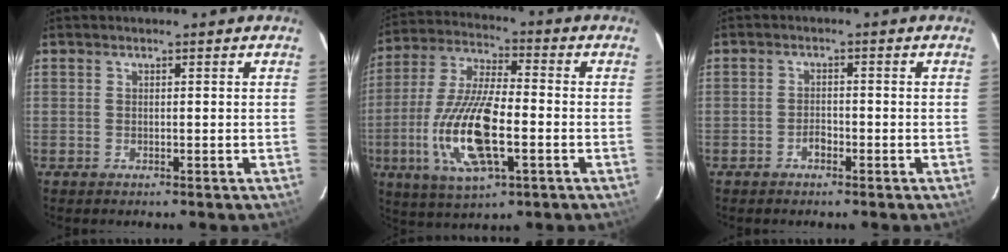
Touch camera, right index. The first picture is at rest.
{"total": 17.1, "force": [-4.6, 5.8, 15.5], "torque": [-0.326, -0.012, -0.088]}
{"total": 1.7, "force": [-1.2, 0.9, 0.8], "torque": [-0.015, 0.004, -0.021]}